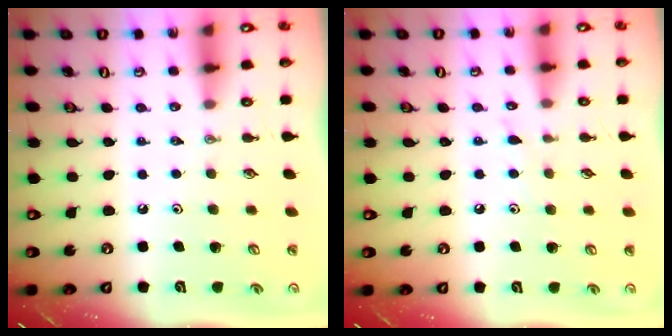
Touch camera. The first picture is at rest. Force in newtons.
{"total": 5.0, "press": 4.9, "slide": 0.6}